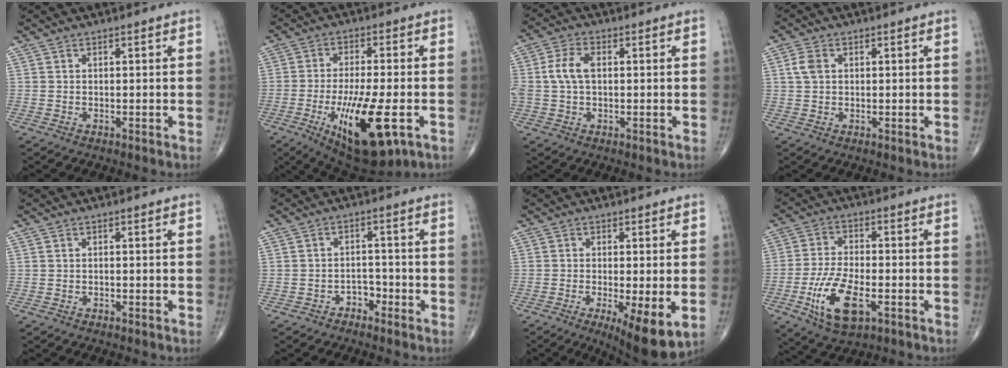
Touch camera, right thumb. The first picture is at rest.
{"total": 16.9, "force": [-5.8, 5.5, 14.9], "torque": [-0.258, -0.007, -0.079]}
{"total": 5.9, "force": [0.5, 3.5, 4.8], "torque": [-0.112, 0.015, 0.008]}
{"total": 3.1, "force": [0.7, 2.2, 2.1], "torque": [-0.044, 0.005, 0.013]}
{"total": 0.0}
{"total": 2.8, "force": [-2.0, 1.8, 0.8], "torque": [0.001, 0.019, -0.035]}
{"total": 10.0, "force": [-3.1, 2.6, 9.1], "torque": [-0.140, -0.022, -0.044]}
{"total": 11.7, "force": [-4.2, 5.2, 9.6], "torque": [-0.189, 0.006, -0.073]}